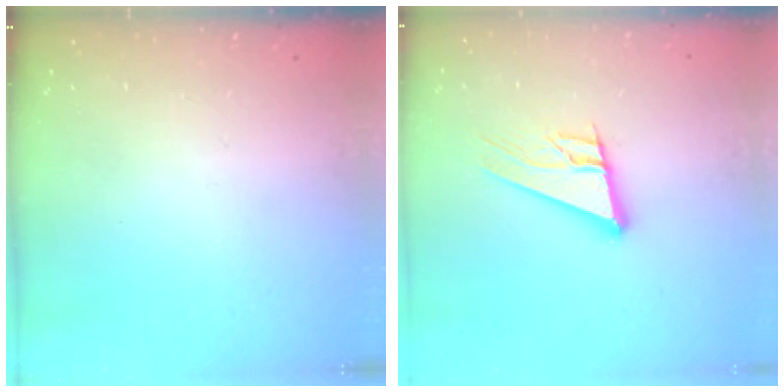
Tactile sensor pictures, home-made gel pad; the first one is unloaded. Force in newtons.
{"total": 11.4, "press": 11.3, "slide": 2.0}